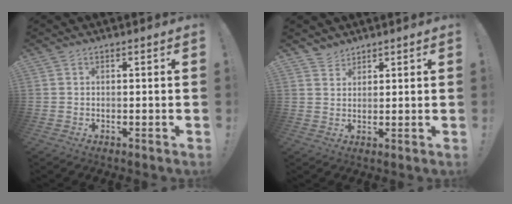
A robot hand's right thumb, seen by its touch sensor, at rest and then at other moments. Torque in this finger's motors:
{"motor_torque": [0.12, -0.22, 0.38, -0.04, 0.03]}